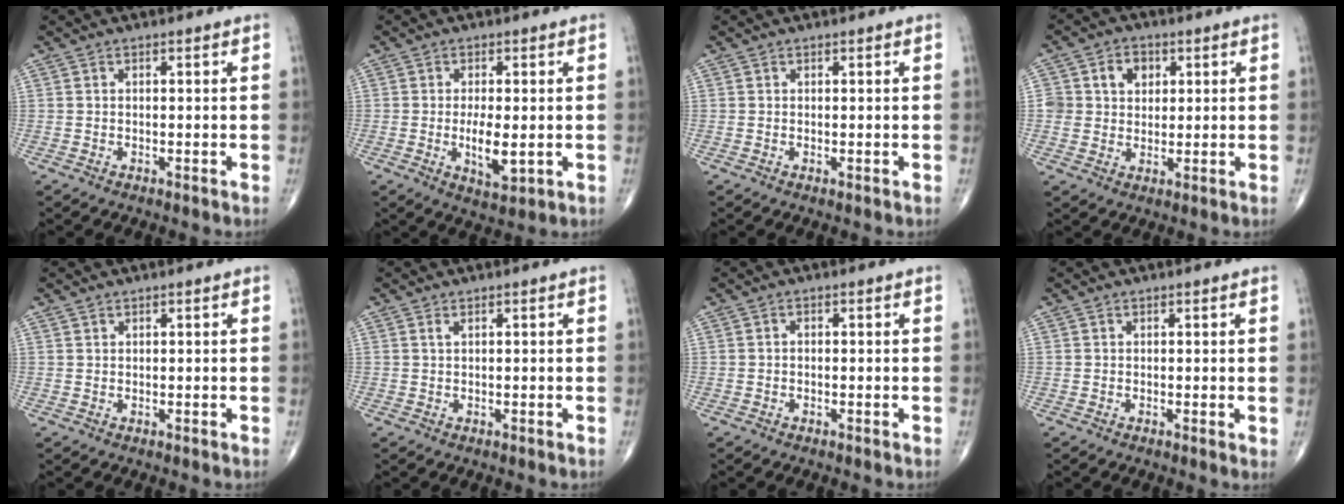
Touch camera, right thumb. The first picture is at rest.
{"total": 6.2, "force": [-0.8, 2.5, 5.7], "torque": [-0.096, -0.013, -0.009]}
{"total": 0.0}
{"total": 6.4, "force": [1.9, 5.4, 2.8], "torque": [-0.009, -0.003, 0.029]}
{"total": 0.6, "force": [0.5, 0.3, 0.0], "torque": [0.003, -0.003, 0.007]}
{"total": 0.6, "force": [0.4, 0.1, 0.4], "torque": [-0.011, 0.004, 0.009]}
{"total": 0.6, "force": [-0.1, 0.4, 0.4], "torque": [-0.005, 0.002, -0.003]}
{"total": 1.0, "force": [0.4, 0.3, 0.9], "torque": [-0.015, -0.004, 0.004]}